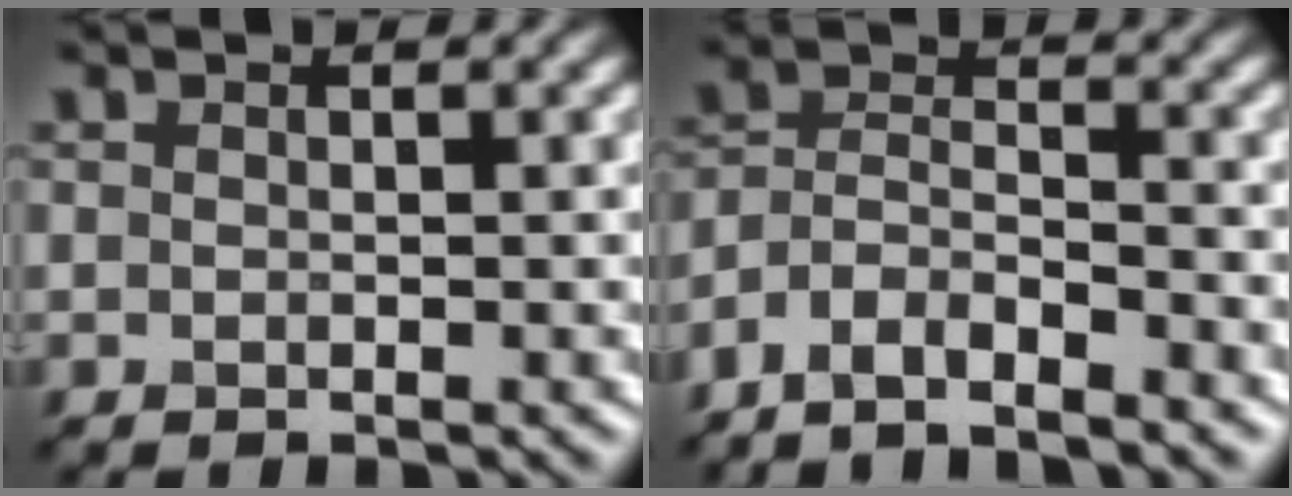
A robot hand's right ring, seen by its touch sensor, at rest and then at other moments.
{"total": 4.9, "force": [-4.1, 1.2, 2.3], "torque": [-0.040, -0.002, -0.084]}